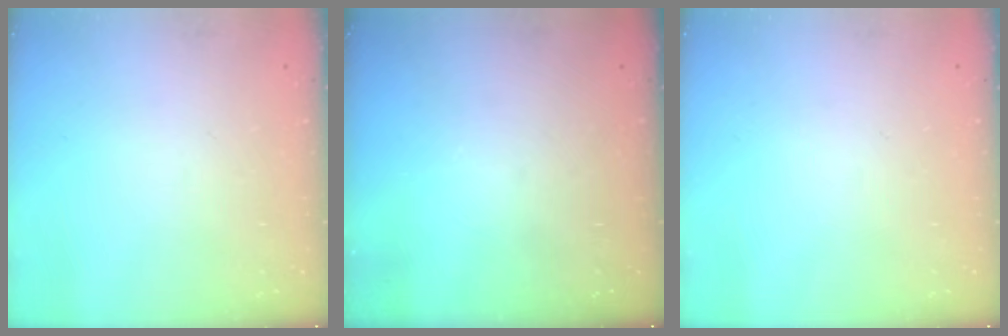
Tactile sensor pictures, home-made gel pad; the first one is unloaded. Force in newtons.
{"total": 0.0}
{"total": 0.0}